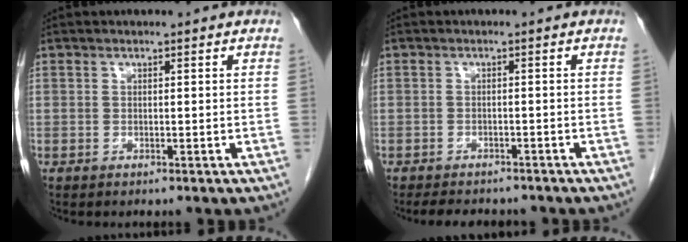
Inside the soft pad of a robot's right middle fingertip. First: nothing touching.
{"total": 7.6, "force": [-6.6, 2.5, 3.0], "torque": [-0.042, -0.002, -0.086]}